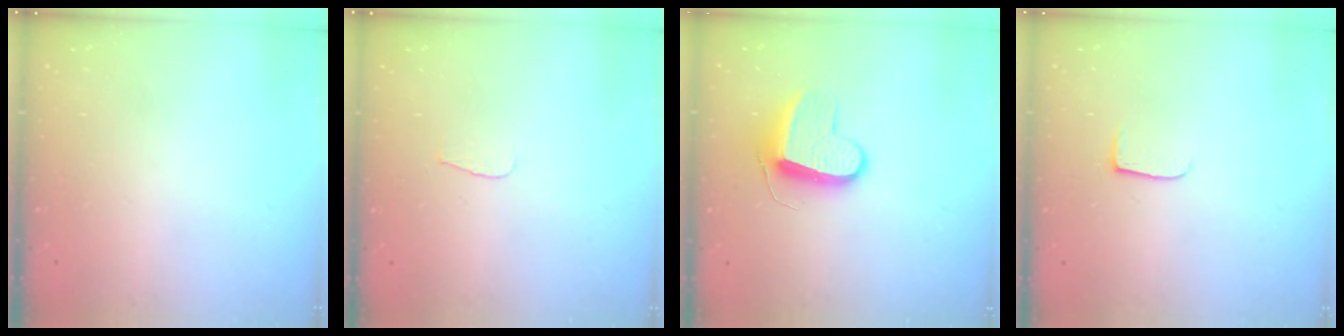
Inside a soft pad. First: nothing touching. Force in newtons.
{"total": 3.6, "press": 3.6, "slide": 0.4}
{"total": 9.8, "press": 9.8, "slide": 0.3}
{"total": 5.6, "press": 5.5, "slide": 0.7}